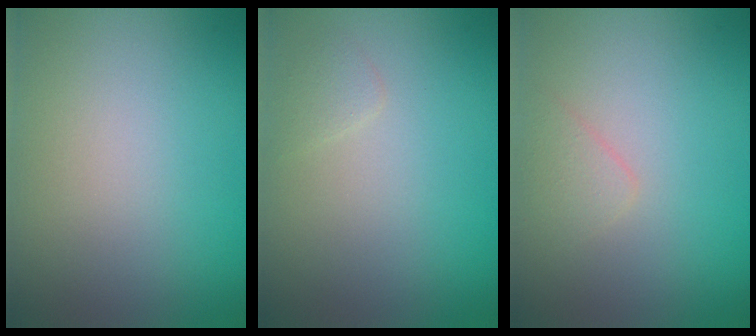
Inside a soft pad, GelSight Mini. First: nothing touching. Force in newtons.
{"total": 0.8, "press": 0.8, "slide": 0.0}
{"total": 1.2, "press": 1.2, "slide": 0.1}